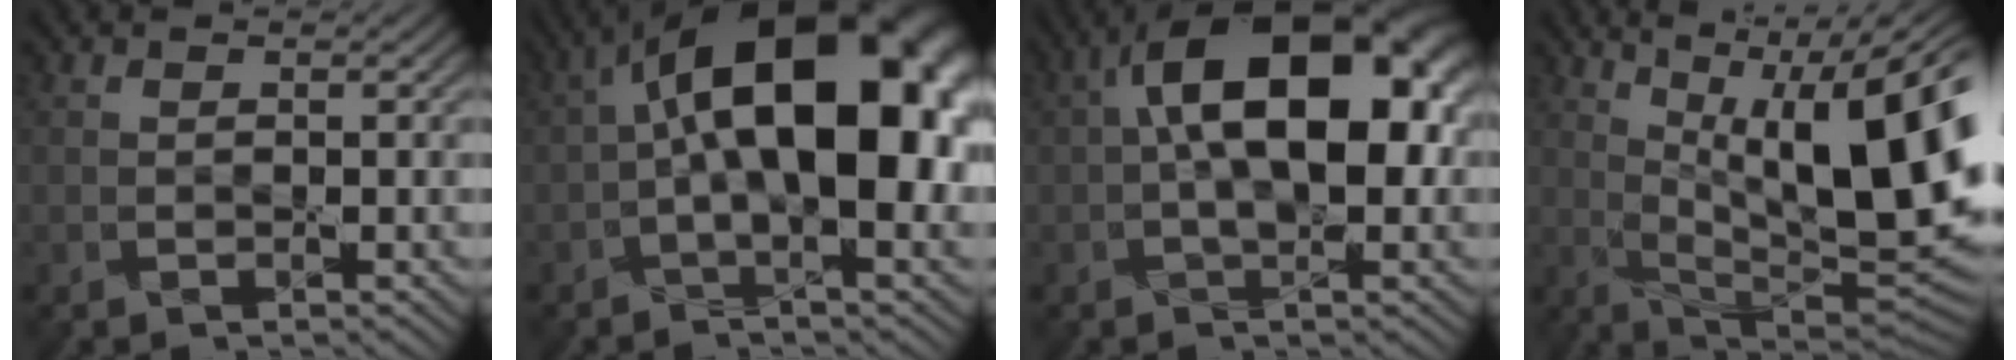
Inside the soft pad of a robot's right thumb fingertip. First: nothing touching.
{"total": 19.0, "force": [1.8, 9.0, 16.6], "torque": [-0.249, 0.029, 0.016]}
{"total": 16.1, "force": [2.3, 8.2, 13.7], "torque": [-0.207, 0.021, 0.024]}
{"total": 17.9, "force": [4.0, 7.3, 15.9], "torque": [-0.224, 0.017, 0.064]}